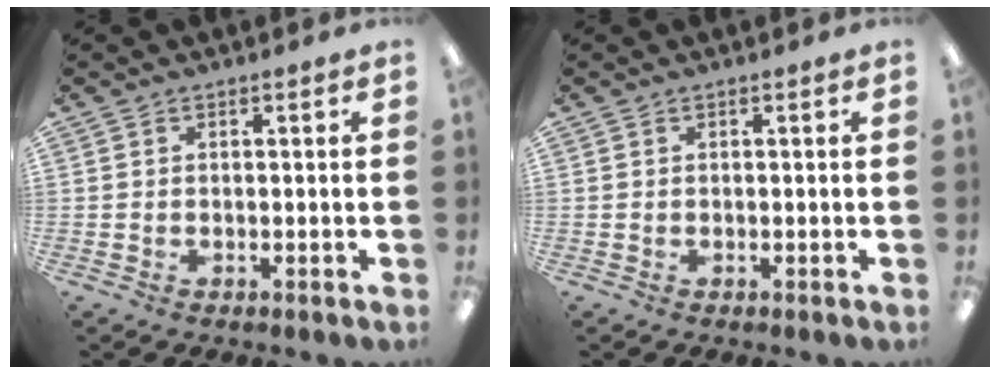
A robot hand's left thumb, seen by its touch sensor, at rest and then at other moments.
{"total": 0.0}